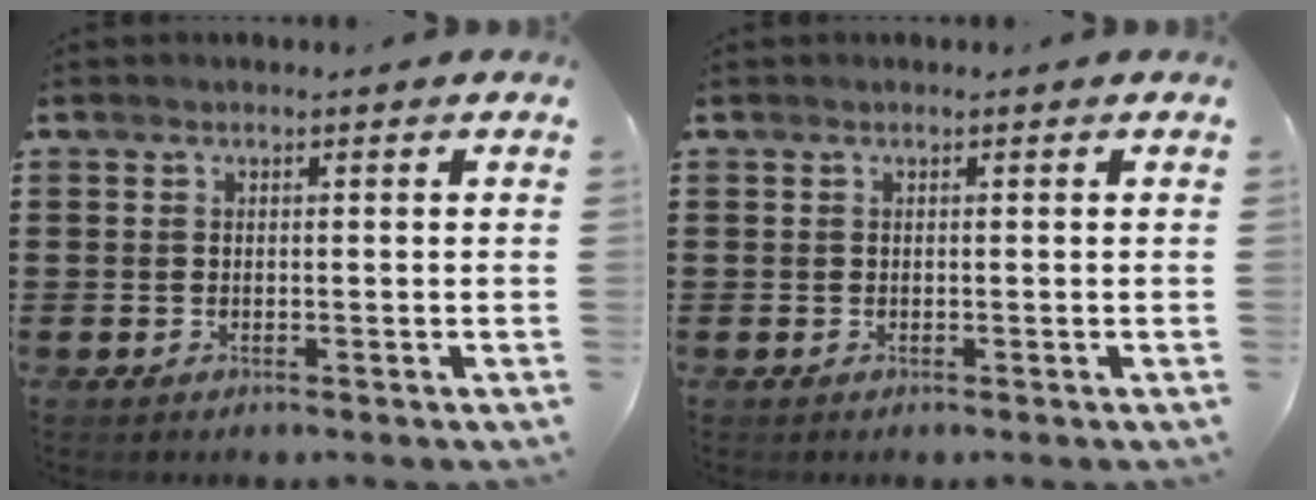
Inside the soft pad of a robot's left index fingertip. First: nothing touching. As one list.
[{"total": 0.0}]